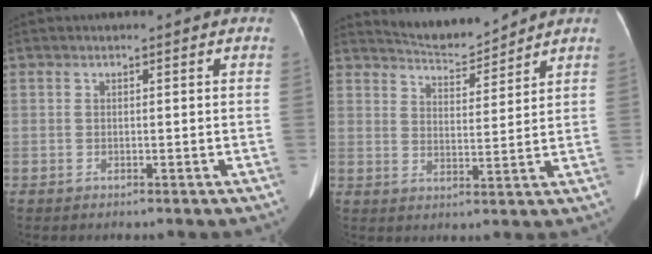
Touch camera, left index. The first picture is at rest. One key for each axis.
{"total": 6.4, "fx": 6.4, "fy": 0.0, "fz": 0.7, "tx": -0.020, "ty": 0.001, "tz": 0.111}